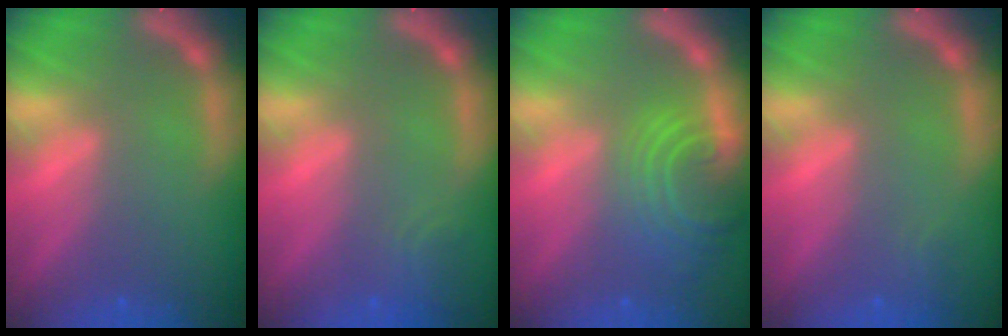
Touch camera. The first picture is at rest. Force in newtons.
{"total": 1.9}
{"total": 7.0}
{"total": 0.9}